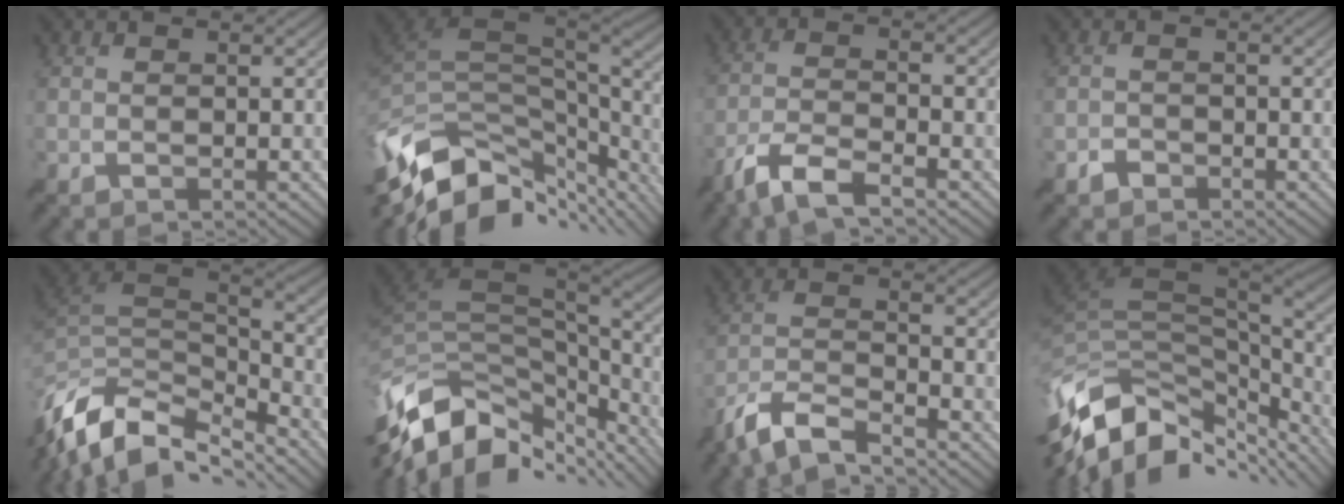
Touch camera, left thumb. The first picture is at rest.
{"total": 13.8, "force": [-5.4, 7.7, 10.1], "torque": [-0.233, -0.027, -0.084]}
{"total": 6.8, "force": [-4.9, 1.6, 4.5], "torque": [-0.098, -0.003, -0.104]}
{"total": 1.3, "force": [-0.9, 0.9, 0.3], "torque": [-0.004, 0.005, -0.022]}
{"total": 14.3, "force": [-7.8, 7.3, 9.5], "torque": [-0.255, -0.024, -0.126]}
{"total": 14.4, "force": [-6.4, 8.5, 9.7], "torque": [-0.237, -0.024, -0.105]}
{"total": 8.7, "force": [-7.1, 1.9, 4.8], "torque": [-0.102, 0.000, -0.146]}
{"total": 14.5, "force": [-6.2, 8.4, 10.0], "torque": [-0.244, -0.027, -0.100]}